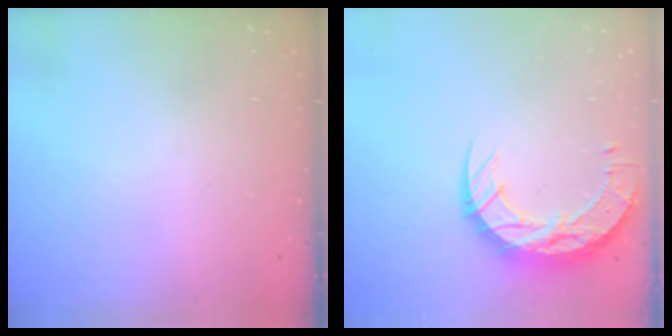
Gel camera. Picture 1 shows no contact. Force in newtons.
{"total": 16.5, "press": 16.4, "slide": 1.2}